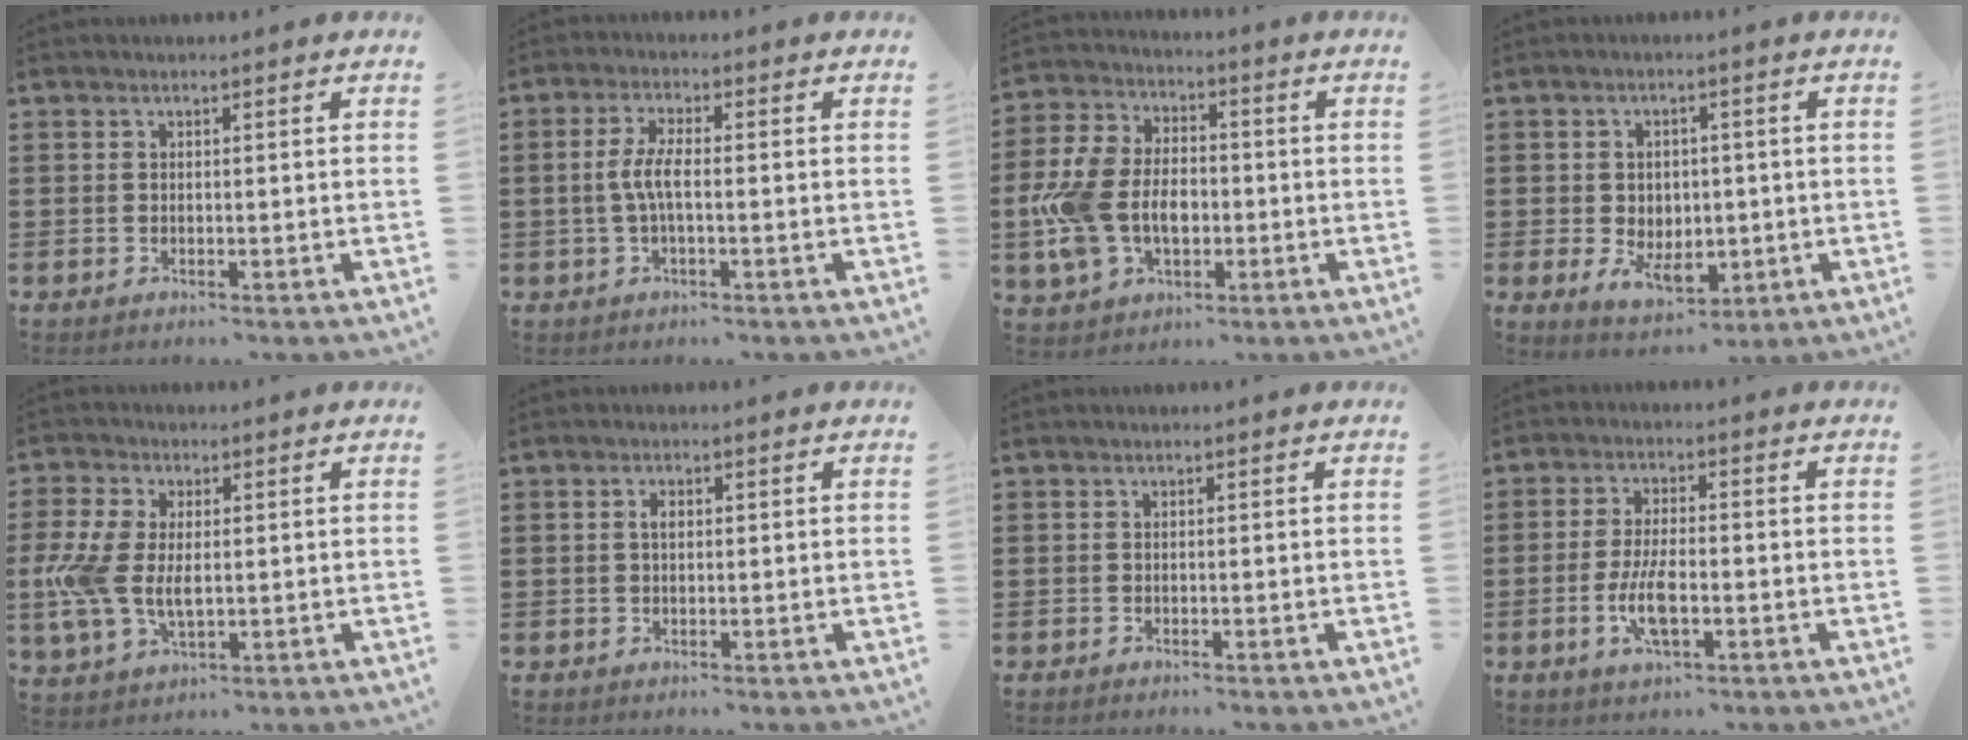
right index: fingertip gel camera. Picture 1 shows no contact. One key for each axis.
{"total": 4.3, "fx": -0.7, "fy": 1.1, "fz": 4.1, "tx": -0.096, "ty": -0.005, "tz": -0.021}
{"total": 9.8, "fx": -1.8, "fy": 6.7, "fz": 6.9, "tx": -0.187, "ty": 0.002, "tz": -0.041}
{"total": 5.1, "fx": -0.8, "fy": 4.0, "fz": 3.1, "tx": -0.048, "ty": 0.005, "tz": -0.017}
{"total": 7.9, "fx": -0.2, "fy": 4.7, "fz": 6.4, "tx": -0.161, "ty": 0.000, "tz": -0.011}
{"total": 1.5, "fx": 0.2, "fy": 0.8, "fz": 1.2, "tx": -0.026, "ty": 0.006, "tz": 0.003}
{"total": 0.0}
{"total": 6.0, "fx": -1.8, "fy": 2.1, "fz": 5.3, "tx": -0.116, "ty": -0.003, "tz": -0.037}